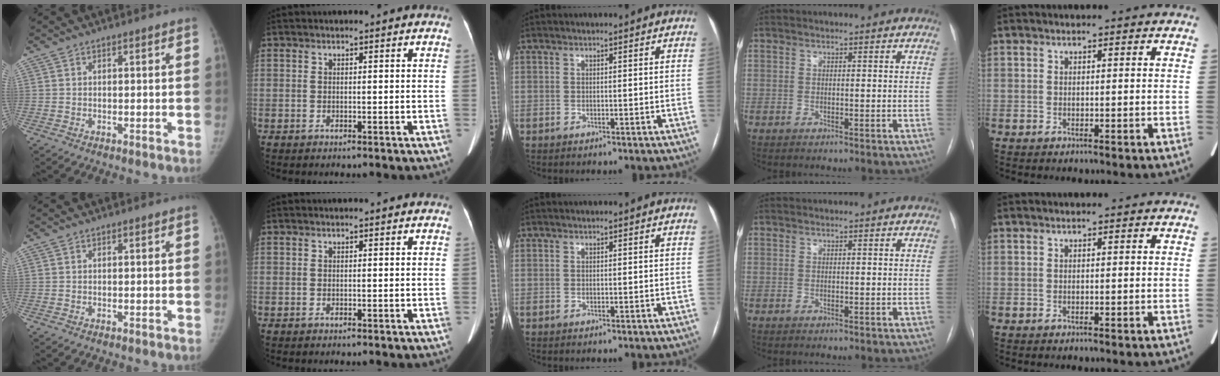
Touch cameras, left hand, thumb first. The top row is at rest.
{}